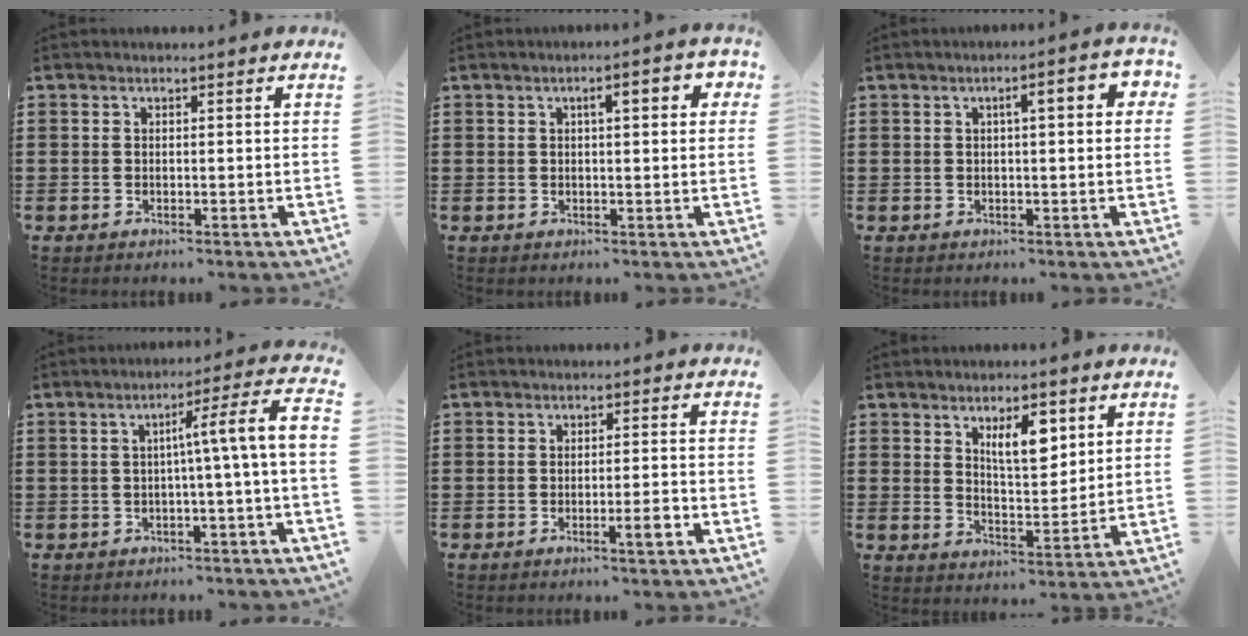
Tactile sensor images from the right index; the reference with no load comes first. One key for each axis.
{"total": 3.6, "fx": 1.0, "fy": 0.9, "fz": 3.3, "tx": -0.051, "ty": 0.002, "tz": 0.009}
{"total": 4.1, "fx": 0.9, "fy": 0.8, "fz": 3.9, "tx": -0.059, "ty": 0.001, "tz": 0.007}
{"total": 6.2, "fx": -0.3, "fy": -0.7, "fz": 6.1, "tx": -0.095, "ty": -0.014, "tz": -0.013}
{"total": 2.9, "fx": -1.4, "fy": 0.0, "fz": 2.5, "tx": -0.042, "ty": -0.007, "tz": -0.023}
{"total": 6.5, "fx": 3.3, "fy": 2.5, "fz": 5.1, "tx": -0.084, "ty": -0.003, "tz": 0.052}